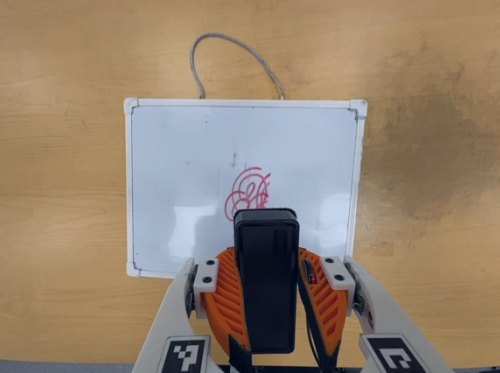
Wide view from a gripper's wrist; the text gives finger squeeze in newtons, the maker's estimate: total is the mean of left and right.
{"total": 8.5, "left": 7.0, "right": 10.1}